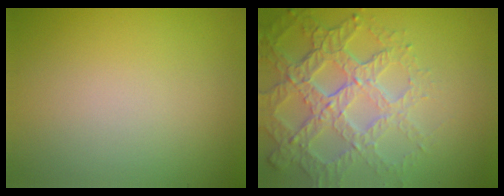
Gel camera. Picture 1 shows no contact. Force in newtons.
{"total": 7.6, "press": 5.3, "slide": 5.4}